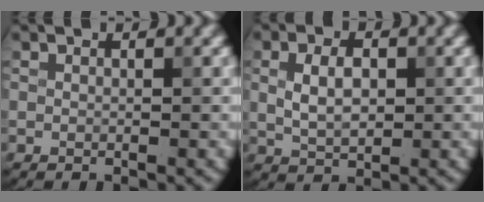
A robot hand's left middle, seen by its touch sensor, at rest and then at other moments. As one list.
[{"total": 3.5, "force": [0.5, 2.2, 2.7], "torque": [-0.058, 0.002, 0.012]}]